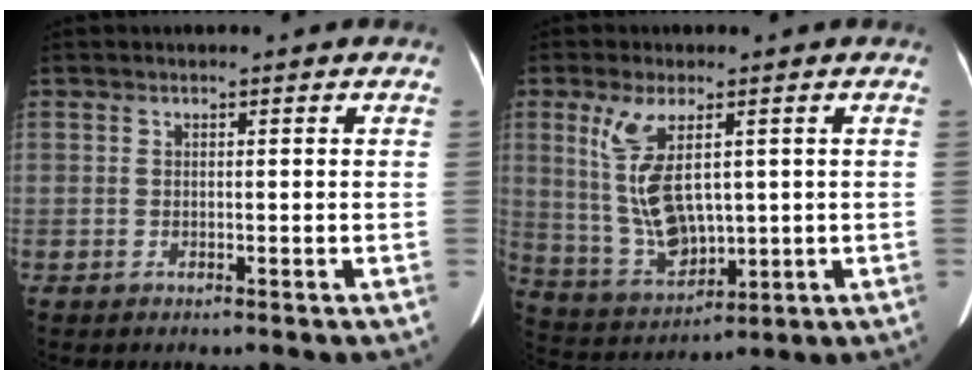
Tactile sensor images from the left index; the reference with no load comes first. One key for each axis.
{"total": 10.4, "fx": 2.4, "fy": 4.5, "fz": 9.1, "tx": -0.203, "ty": -0.002, "tz": 0.062}